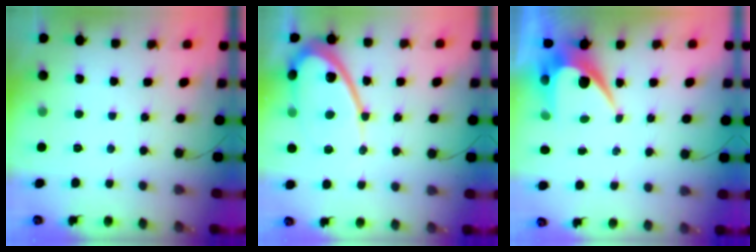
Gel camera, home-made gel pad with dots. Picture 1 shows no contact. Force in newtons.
{"total": 13.5, "press": 13.4, "slide": 1.1}
{"total": 8.7, "press": 8.7, "slide": 0.4}